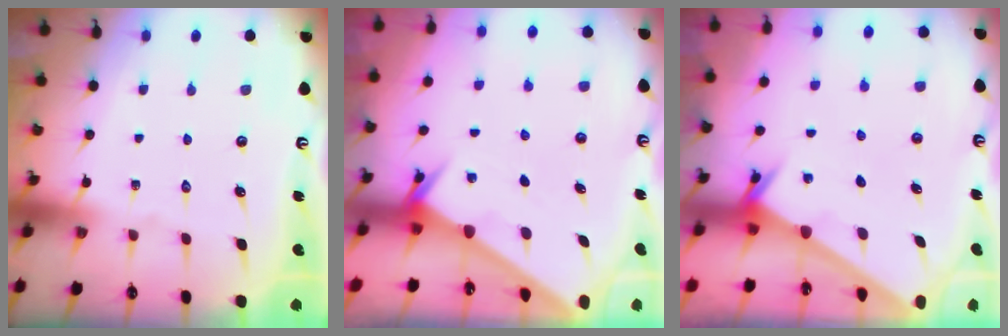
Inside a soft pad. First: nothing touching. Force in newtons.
{"total": 2.0, "press": 2.0, "slide": 0.1}
{"total": 2.6, "press": 2.6, "slide": 0.2}